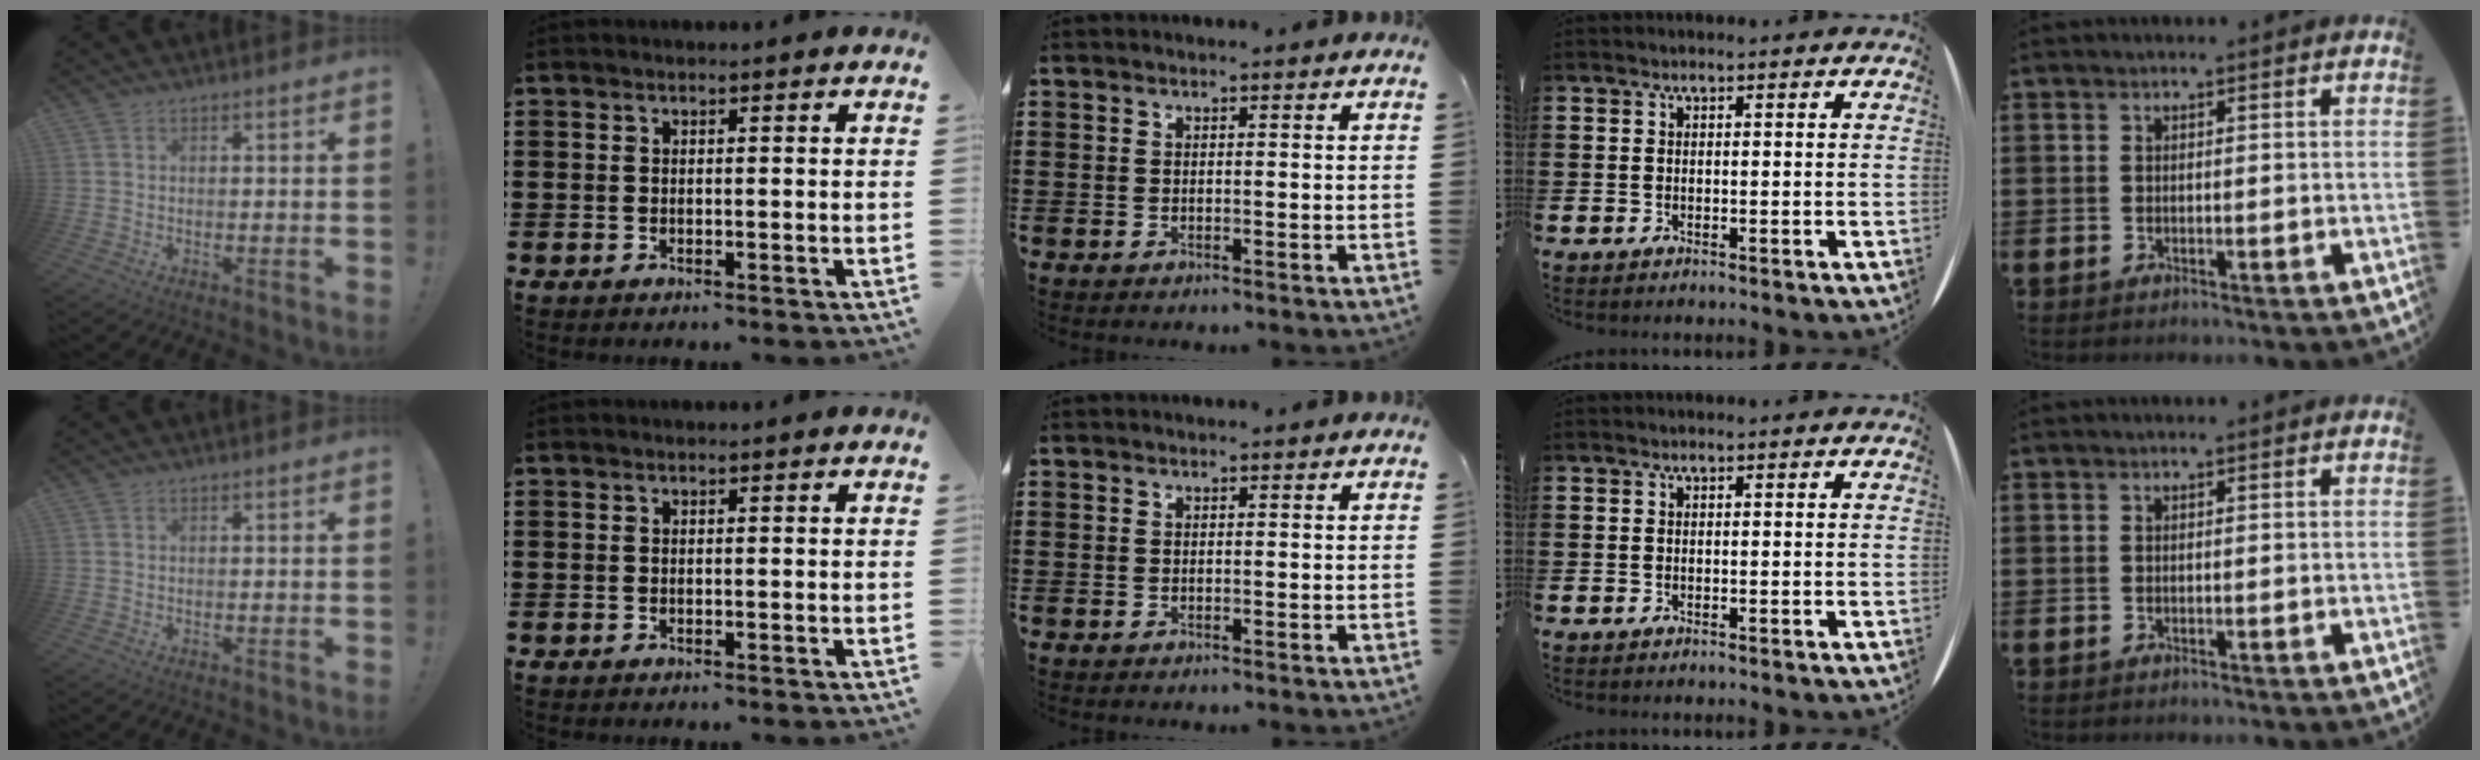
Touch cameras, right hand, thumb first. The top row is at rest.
{}